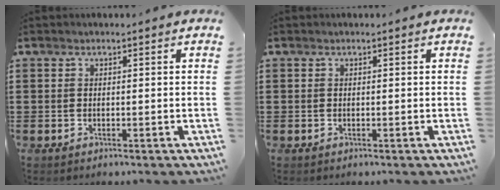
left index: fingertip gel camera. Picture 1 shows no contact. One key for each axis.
{"total": 0.0}